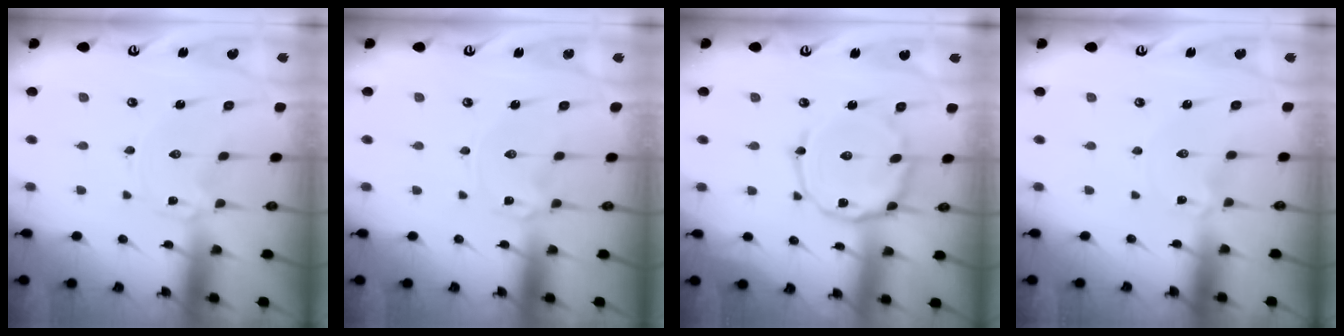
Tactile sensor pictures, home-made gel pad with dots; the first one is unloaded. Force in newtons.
{"total": 0.8, "press": 0.7, "slide": 0.3}
{"total": 13.3, "press": 13.3, "slide": 0.8}
{"total": 0.5, "press": 0.5, "slide": 0.2}